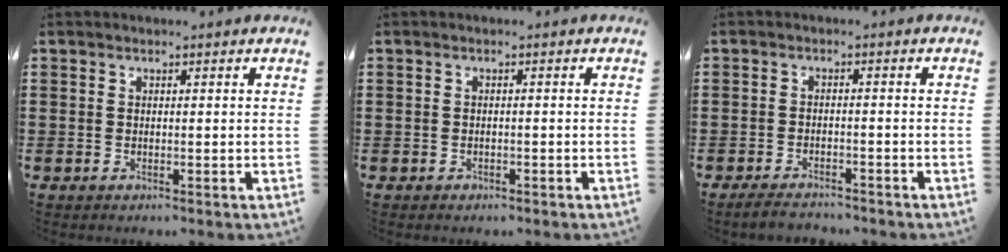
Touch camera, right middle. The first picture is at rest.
{"total": 0.6, "force": [-0.5, 0.3, 0.1], "torque": [-0.004, 0.002, -0.011]}
{"total": 2.6, "force": [-2.5, 0.4, 0.6], "torque": [-0.012, 0.000, -0.051]}